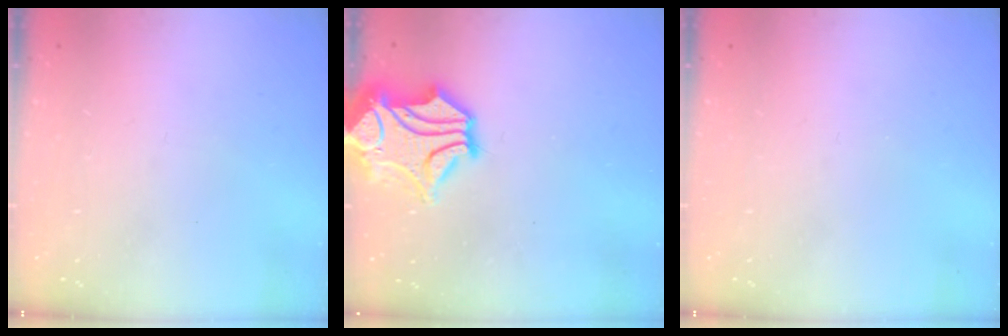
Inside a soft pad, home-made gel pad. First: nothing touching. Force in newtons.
{"total": 3.4, "press": 3.0, "slide": 1.6}
{"total": 0.0}